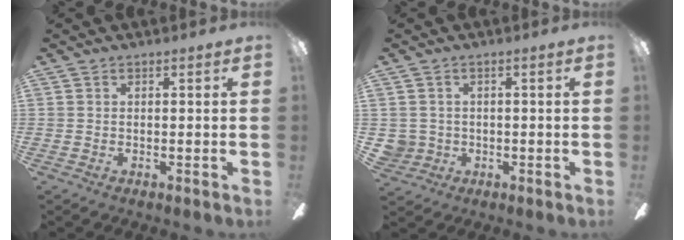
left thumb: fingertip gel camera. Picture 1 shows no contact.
{"total": 3.0, "force": [0.0, 3.0, 0.3], "torque": [-0.014, 0.007, 0.000]}